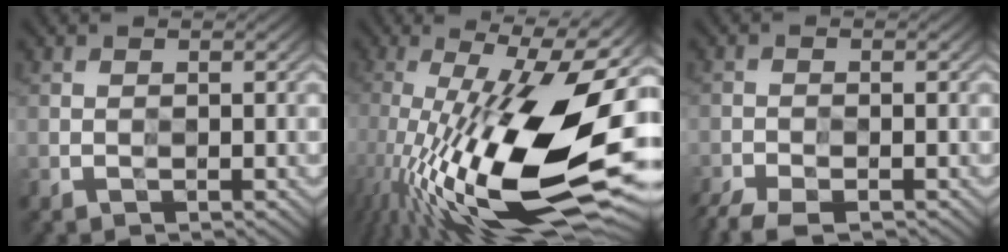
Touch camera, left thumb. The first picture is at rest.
{"total": 20.0, "force": [-4.1, 6.1, 18.6], "torque": [-0.292, -0.010, -0.080]}
{"total": 5.1, "force": [-4.3, 1.3, 2.4], "torque": [-0.045, -0.017, -0.079]}